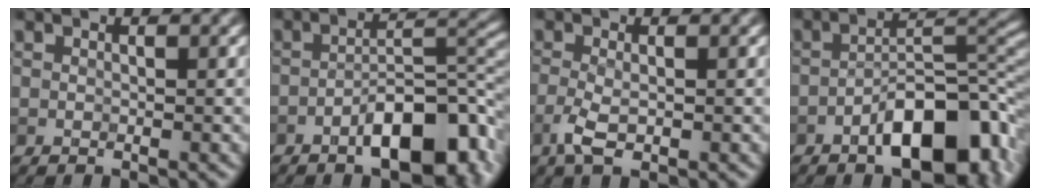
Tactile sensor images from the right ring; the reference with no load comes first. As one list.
[{"total": 8.4, "force": [-4.5, 3.1, 6.4], "torque": [-0.085, 0.014, -0.072]}, {"total": 2.4, "force": [-1.4, 0.6, 1.8], "torque": [-0.044, -0.007, -0.026]}, {"total": 9.5, "force": [-5.0, 3.7, 7.2], "torque": [-0.097, 0.017, -0.084]}]